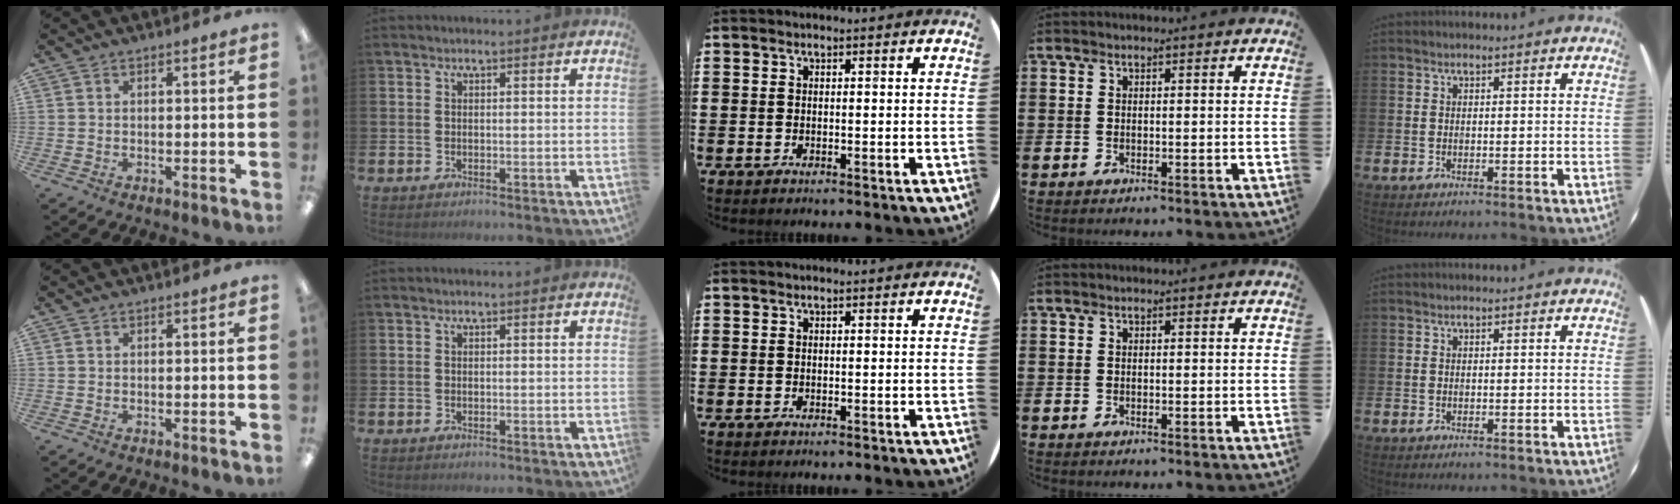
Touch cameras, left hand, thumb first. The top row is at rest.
{}